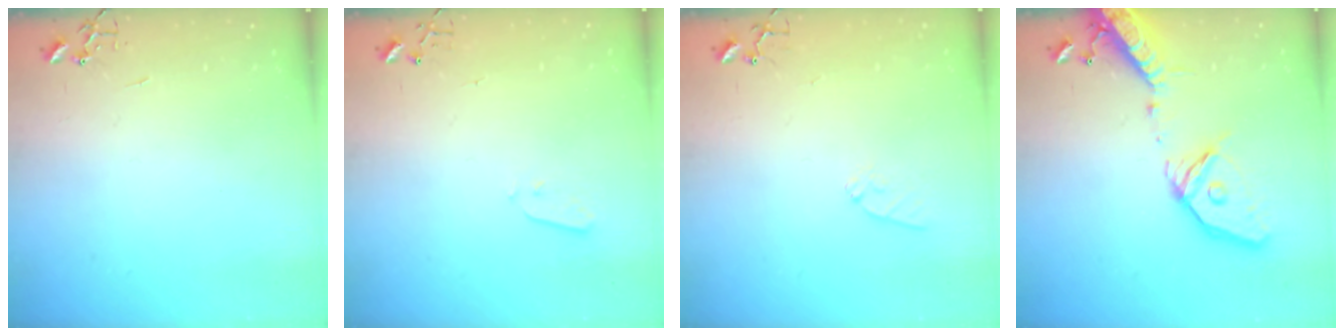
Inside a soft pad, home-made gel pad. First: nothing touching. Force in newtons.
{"total": 3.3, "press": 3.2, "slide": 0.7}
{"total": 6.4, "press": 6.4, "slide": 0.6}
{"total": 21.3, "press": 20.9, "slide": 4.1}